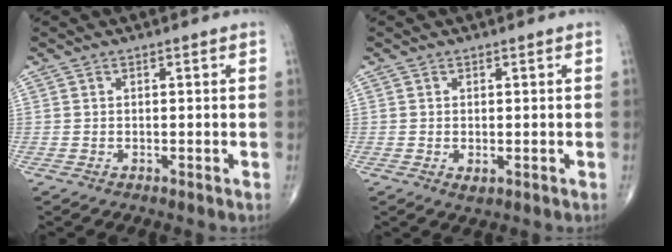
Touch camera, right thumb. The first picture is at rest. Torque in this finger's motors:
{"motor_torque": [-0.23, 0.03, -0.25, -0.22, 0.07]}